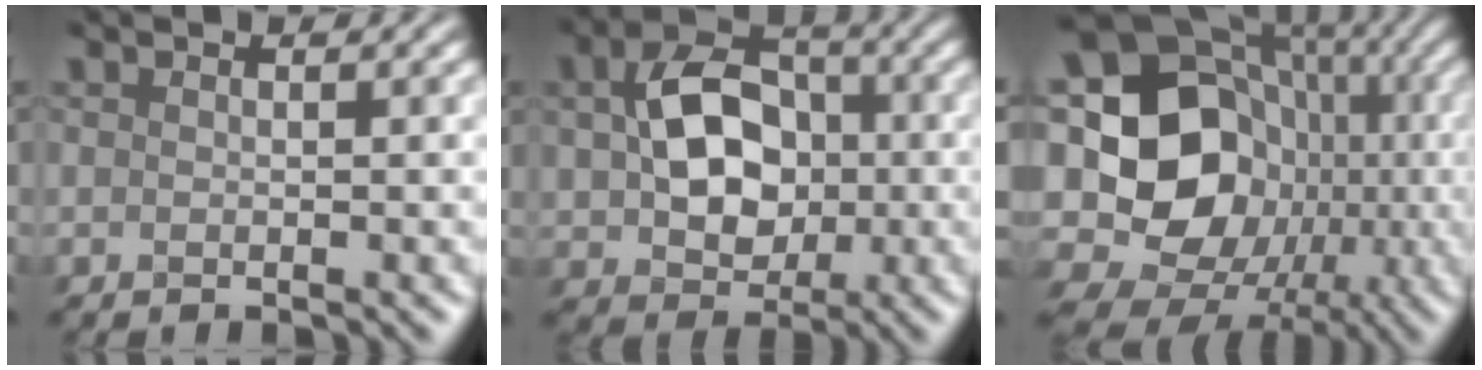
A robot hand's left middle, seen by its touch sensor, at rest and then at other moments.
{"total": 5.9, "force": [0.1, 4.5, 3.7], "torque": [-0.095, 0.000, 0.020]}
{"total": 17.7, "force": [-1.1, 15.7, 8.1], "torque": [-0.167, 0.035, -0.019]}